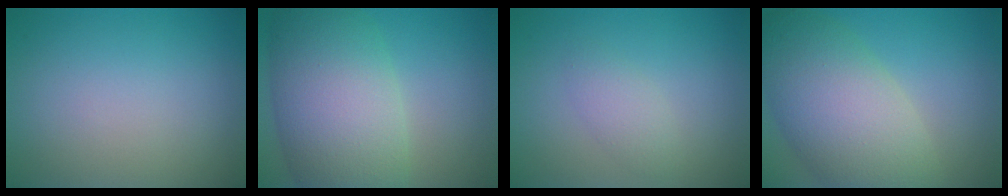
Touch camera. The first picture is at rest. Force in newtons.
{"total": 10.9, "press": 10.9, "slide": 0.5}
{"total": 1.7, "press": 1.7, "slide": 0.1}
{"total": 9.8, "press": 9.8, "slide": 0.6}